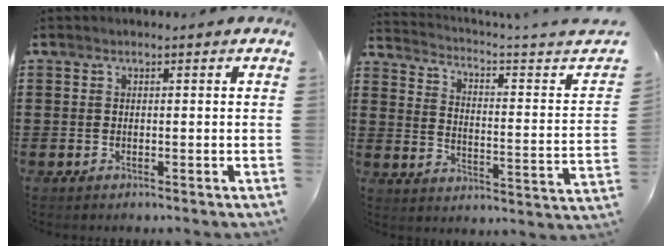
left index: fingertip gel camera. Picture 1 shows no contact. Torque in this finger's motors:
{"motor_torque": [-1.48, 0.66, -0.40, 0.01]}